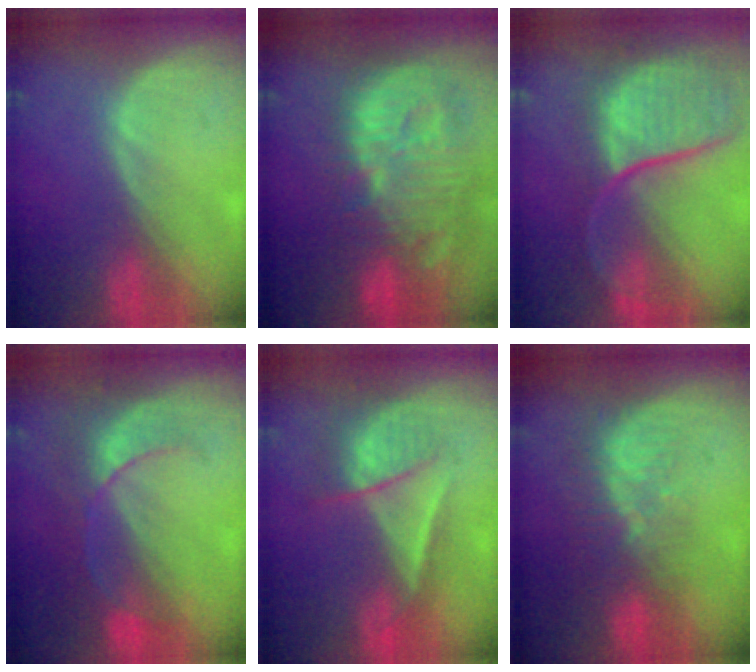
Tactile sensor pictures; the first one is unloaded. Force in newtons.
{"total": 14.4, "press": 12.5, "slide": 7.0}
{"total": 12.1, "press": 9.8, "slide": 7.1}
{"total": 8.0, "press": 7.1, "slide": 3.8}
{"total": 6.7, "press": 6.1, "slide": 2.9}
{"total": 8.2, "press": 7.1, "slide": 4.0}